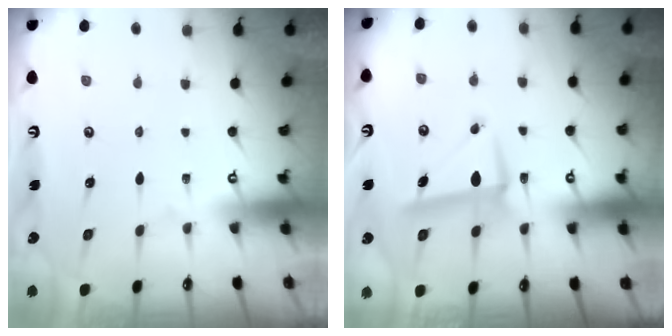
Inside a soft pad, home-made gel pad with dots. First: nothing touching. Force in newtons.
{"total": 8.3, "press": 8.2, "slide": 1.3}